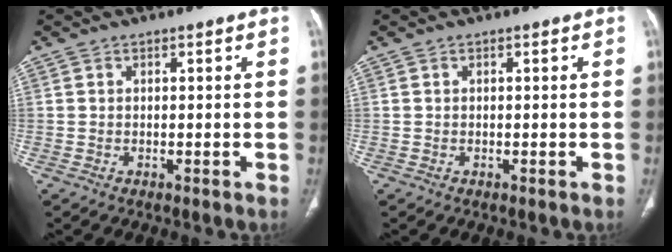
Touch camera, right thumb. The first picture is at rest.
{"total": 0.0}